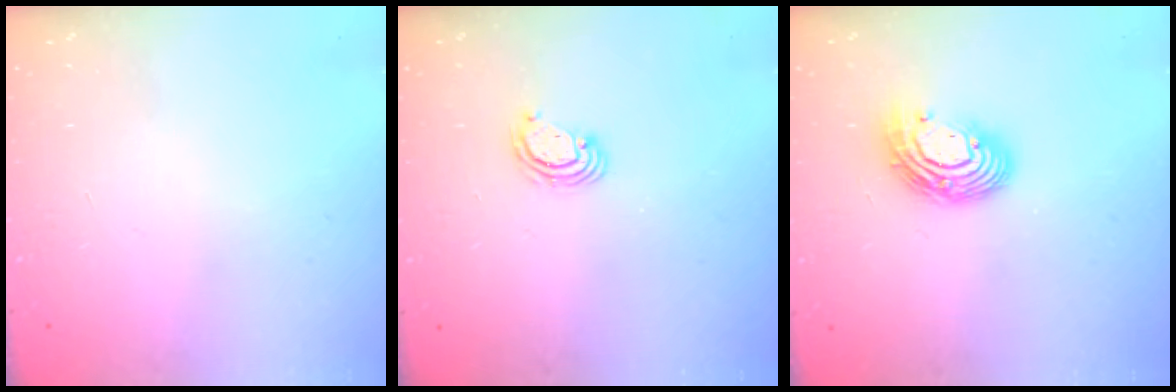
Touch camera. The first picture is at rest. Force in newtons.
{"total": 2.5, "press": 2.5, "slide": 0.2}
{"total": 11.9, "press": 11.9, "slide": 1.0}